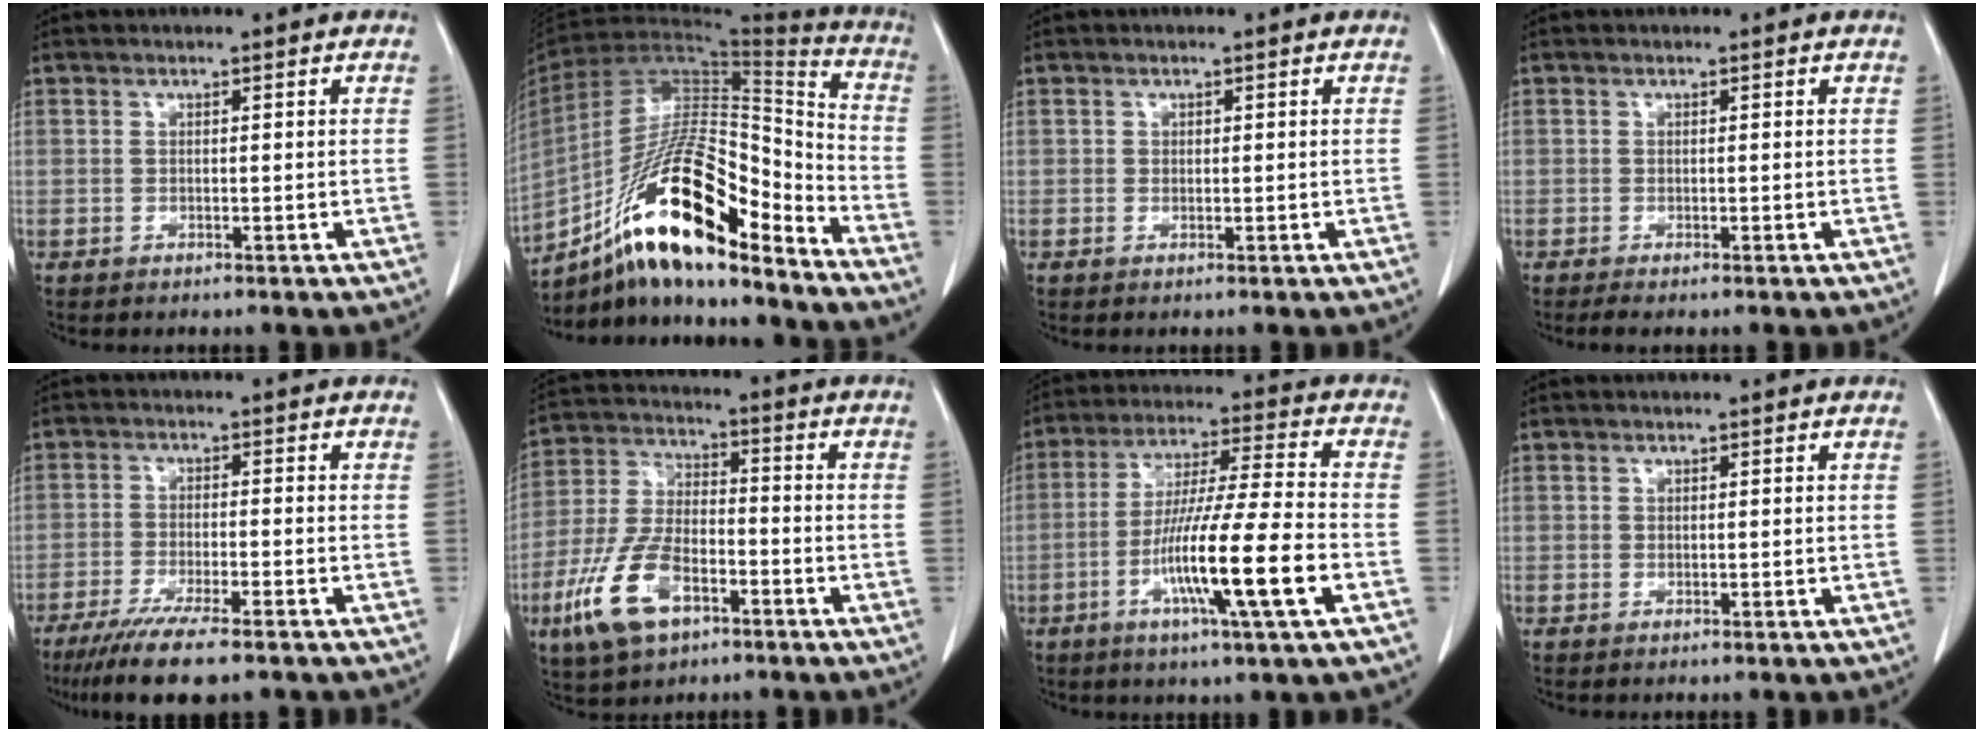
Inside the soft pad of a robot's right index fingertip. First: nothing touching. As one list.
[{"total": 21.2, "force": [-13.4, 4.9, 15.6], "torque": [-0.284, 0.008, -0.231]}, {"total": 0.0}, {"total": 1.3, "force": [-0.9, -0.2, 0.8], "torque": [-0.018, -0.005, -0.018]}, {"total": 10.1, "force": [-7.7, 0.6, 6.5], "torque": [-0.104, -0.024, -0.121]}, {"total": 12.5, "force": [-6.1, 6.2, 9.0], "torque": [-0.203, 0.003, -0.111]}, {"total": 14.8, "force": [-5.0, -0.6, 13.9], "torque": [-0.258, -0.011, -0.091]}, {"total": 0.0}]